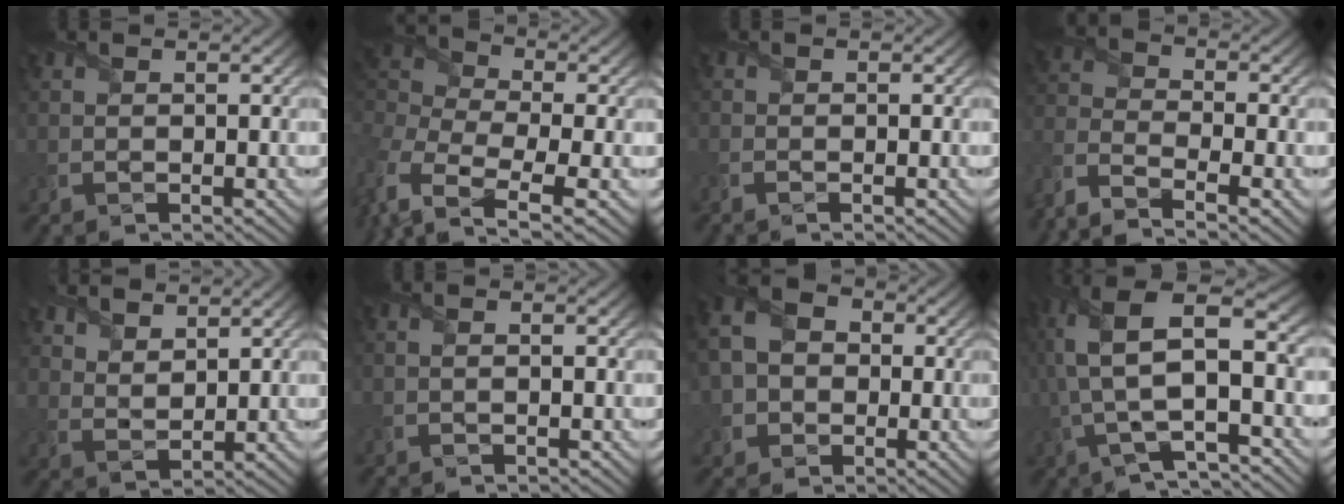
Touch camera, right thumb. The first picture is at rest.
{"total": 10.3, "force": [-2.3, 5.7, 8.2], "torque": [-0.243, -0.007, -0.035]}
{"total": 0.9, "force": [-0.7, 0.2, 0.6], "torque": [-0.008, -0.001, -0.014]}
{"total": 9.7, "force": [-7.3, 3.1, 5.6], "torque": [-0.134, -0.025, -0.153]}
{"total": 4.6, "force": [3.6, 2.1, 2.1], "torque": [-0.050, -0.003, 0.073]}
{"total": 0.9, "force": [-0.6, 0.1, 0.8], "torque": [-0.006, 0.003, -0.008]}
{"total": 8.0, "force": [-0.8, 6.8, 4.1], "torque": [-0.108, -0.003, -0.030]}
{"total": 13.5, "force": [0.2, 5.1, 12.5], "torque": [-0.284, 0.003, 0.008]}